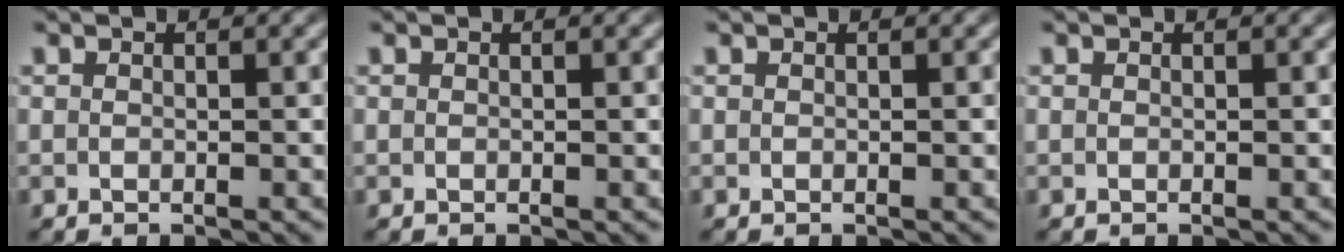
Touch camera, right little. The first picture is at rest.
{"total": 0.0}
{"total": 0.0}
{"total": 0.0}